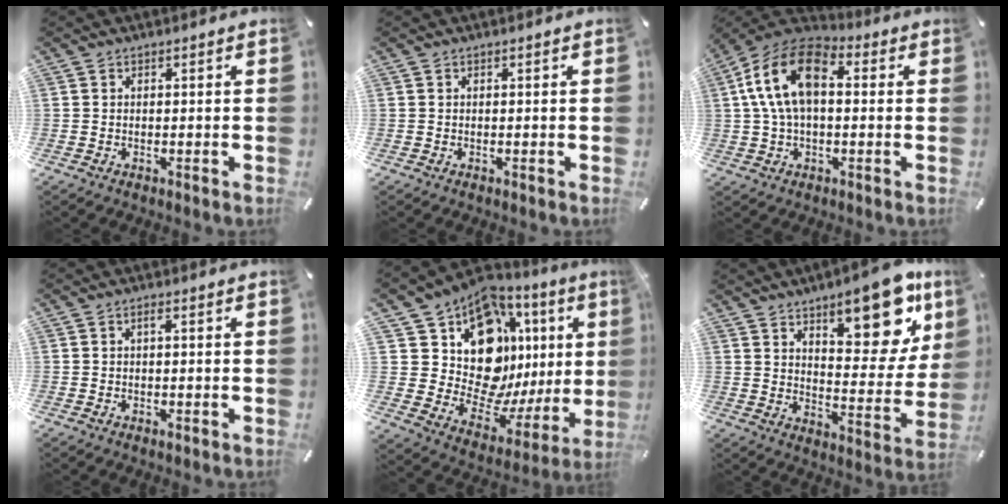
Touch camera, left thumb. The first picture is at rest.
{"total": 0.0}
{"total": 14.8, "force": [2.5, 9.0, 11.6], "torque": [-0.236, 0.010, 0.046]}
{"total": 1.4, "force": [0.0, 0.5, 1.3], "torque": [-0.024, 0.001, -0.002]}
{"total": 17.3, "force": [7.8, 12.0, 9.6], "torque": [-0.154, -0.086, 0.153]}
{"total": 18.4, "force": [11.1, 7.8, 12.3], "torque": [-0.150, -0.072, 0.179]}